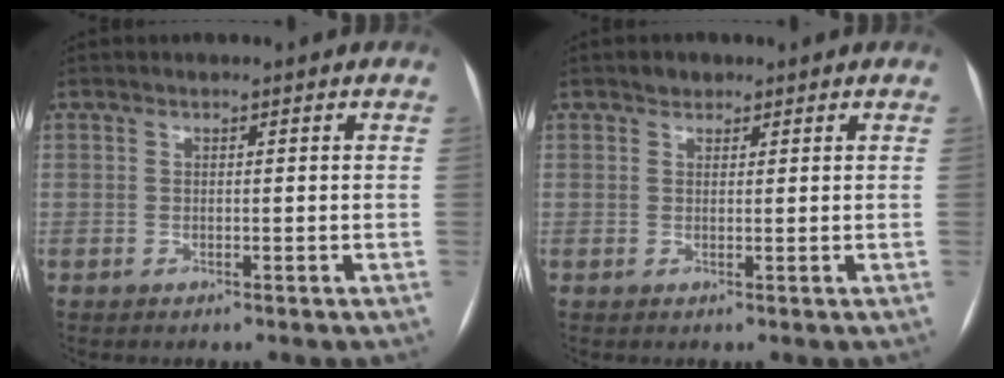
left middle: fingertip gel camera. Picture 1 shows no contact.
{"total": 1.5, "force": [1.1, 1.0, 0.3], "torque": [-0.003, 0.004, 0.015]}